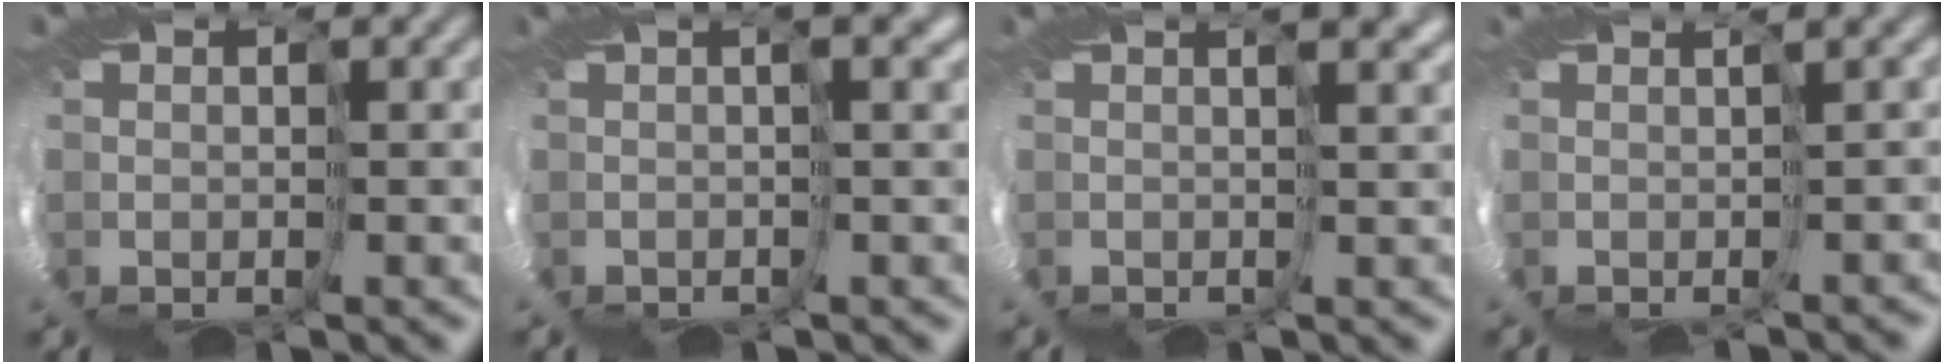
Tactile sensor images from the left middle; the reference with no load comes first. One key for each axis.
{"total": 2.6, "fx": 0.1, "fy": -2.5, "fz": 0.4, "tx": -0.008, "ty": -0.011, "tz": 0.011}
{"total": 2.1, "fx": 0.8, "fy": -1.8, "fz": 0.7, "tx": -0.007, "ty": -0.007, "tz": 0.024}
{"total": 4.3, "fx": -2.8, "fy": -2.7, "fz": -1.9, "tx": 0.029, "ty": -0.004, "tz": -0.007}